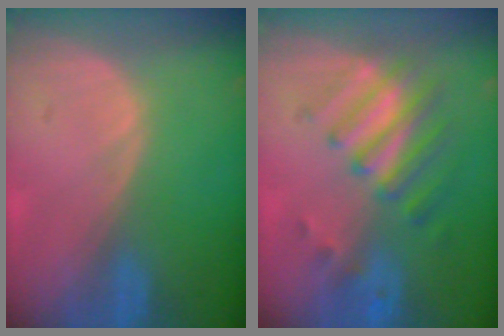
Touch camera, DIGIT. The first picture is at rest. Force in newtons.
{"total": 7.7, "press": 6.9, "slide": 3.4}